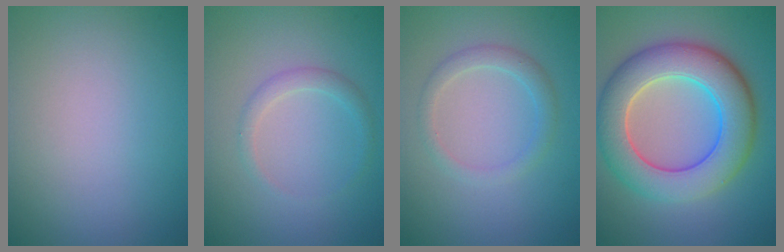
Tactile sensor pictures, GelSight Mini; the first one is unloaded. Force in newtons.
{"total": 1.5, "press": 1.5, "slide": 0.0}
{"total": 2.0, "press": 2.0, "slide": 0.2}
{"total": 9.0, "press": 9.0, "slide": 0.5}